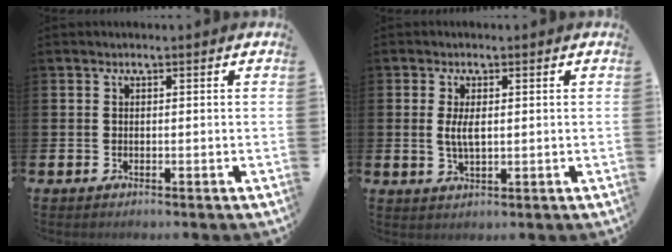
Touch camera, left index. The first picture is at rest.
{"total": 3.1, "force": [0.5, 1.2, 2.8], "torque": [-0.052, 0.003, 0.005]}